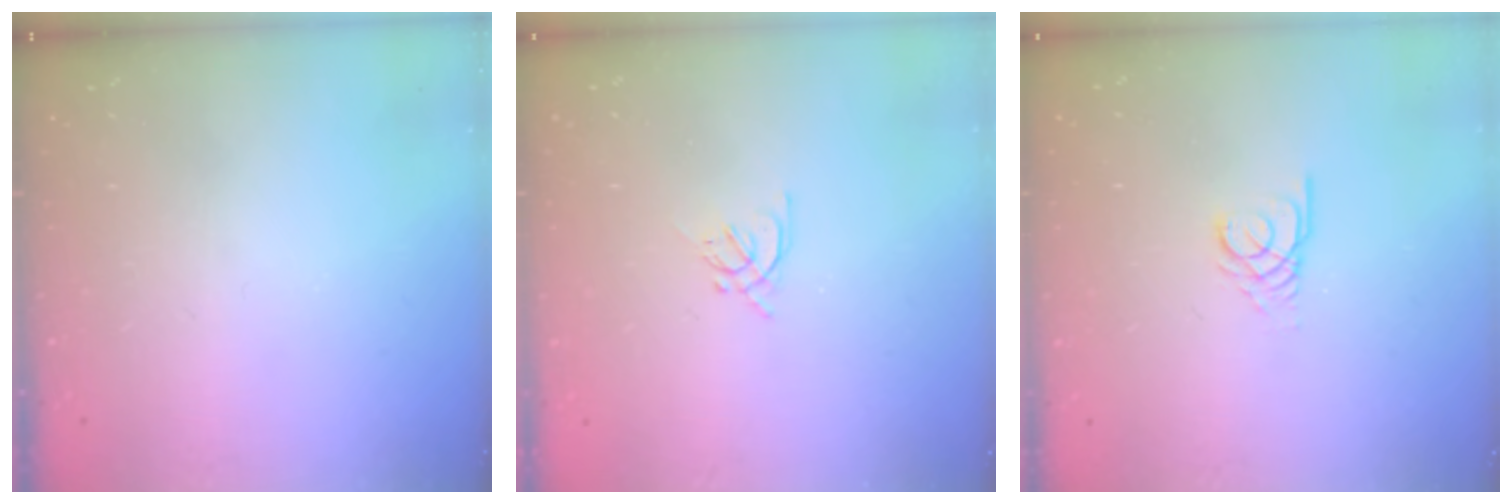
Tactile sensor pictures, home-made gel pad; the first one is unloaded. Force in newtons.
{"total": 2.0, "press": 1.9, "slide": 0.5}
{"total": 2.5, "press": 2.5, "slide": 0.2}